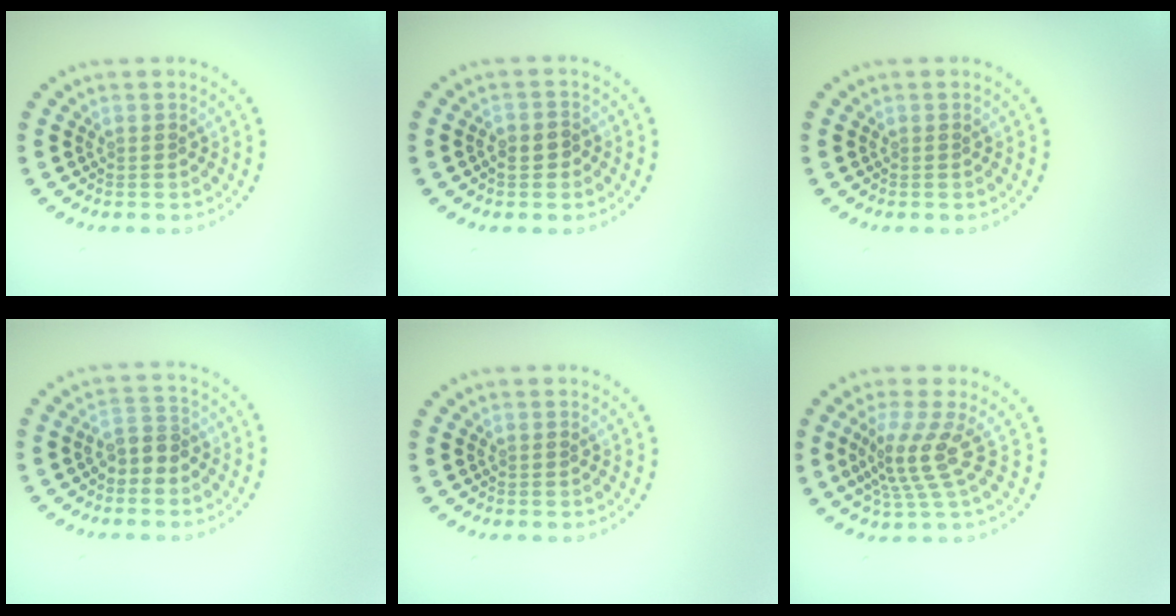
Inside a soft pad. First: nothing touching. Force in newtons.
{"total": 1.3, "press": 1.2, "slide": 0.5}
{"total": 0.0}
{"total": 2.6, "press": 2.4, "slide": 0.9}
{"total": 0.0}
{"total": 3.5, "press": 2.5, "slide": 2.4}